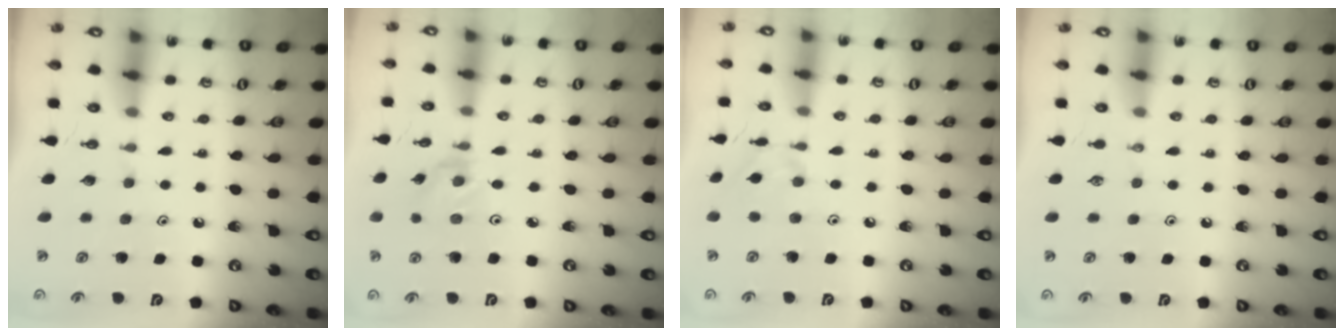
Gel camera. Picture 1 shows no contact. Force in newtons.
{"total": 1.2, "press": 1.2, "slide": 0.2}
{"total": 2.6, "press": 2.6, "slide": 0.6}
{"total": 0.0}